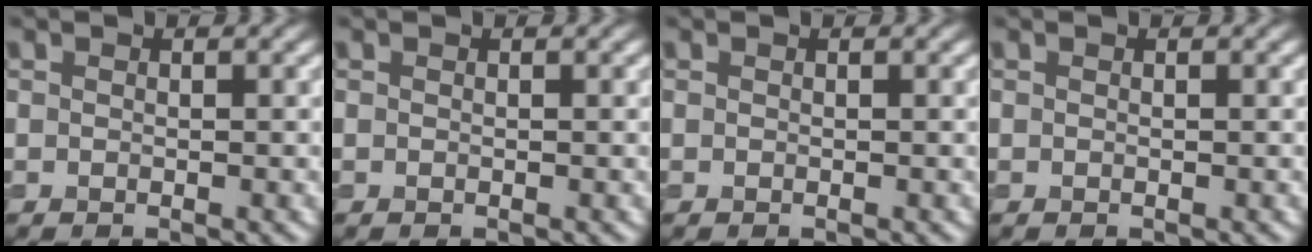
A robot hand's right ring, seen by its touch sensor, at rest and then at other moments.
{"total": 0.0}
{"total": 0.0}
{"total": 0.0}